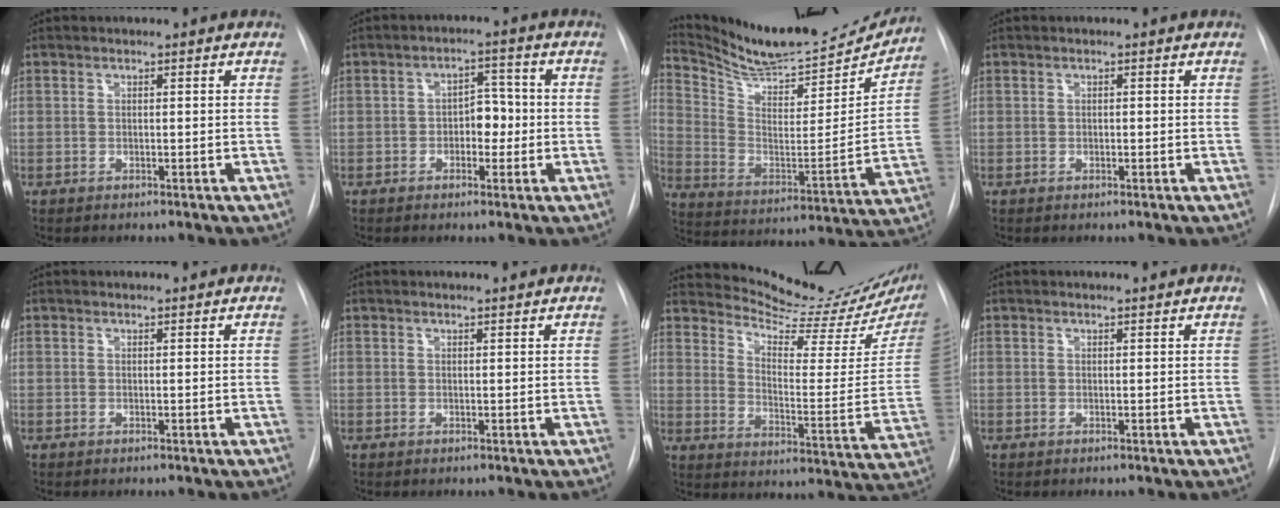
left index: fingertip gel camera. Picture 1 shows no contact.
{"total": 4.3, "force": [-1.6, 2.5, 3.1], "torque": [-0.039, 0.008, -0.025]}
{"total": 21.1, "force": [20.0, 3.0, 6.2], "torque": [-0.113, -0.062, 0.301]}
{"total": 0.9, "force": [-0.9, -0.1, 0.0], "torque": [0.004, -0.005, -0.012]}
{"total": 0.8, "force": [0.8, 0.0, 0.1], "torque": [-0.007, 0.009, 0.009]}
{"total": 1.2, "force": [1.1, -0.3, 0.2], "torque": [-0.005, -0.003, 0.011]}
{"total": 18.2, "force": [17.2, 1.1, 5.6], "torque": [-0.090, -0.106, 0.223]}
{"total": 0.9, "force": [0.8, -0.3, 0.1], "torque": [-0.005, -0.003, 0.009]}